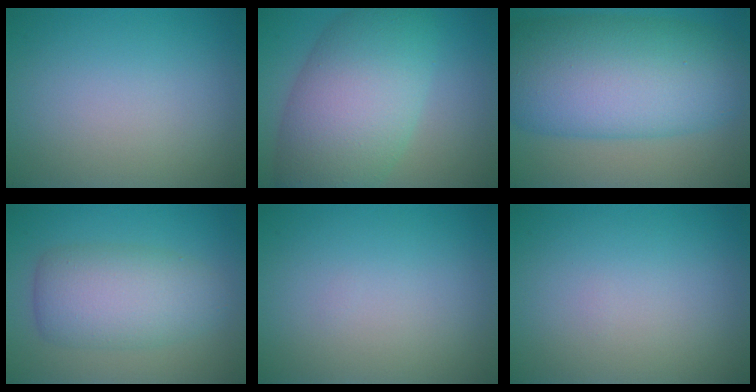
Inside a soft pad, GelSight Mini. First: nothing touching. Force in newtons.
{"total": 10.6, "press": 10.6, "slide": 0.3}
{"total": 13.5, "press": 13.5, "slide": 0.3}
{"total": 5.8, "press": 5.8, "slide": 0.0}
{"total": 0.0}
{"total": 0.0}